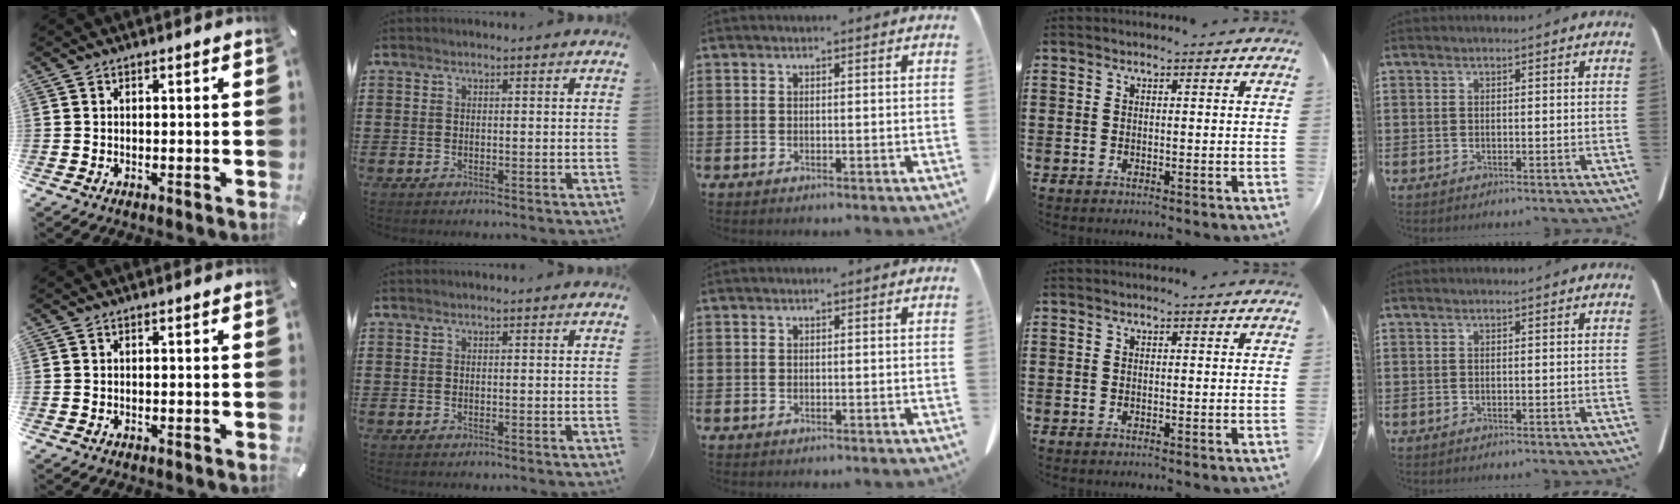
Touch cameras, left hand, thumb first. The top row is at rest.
{}